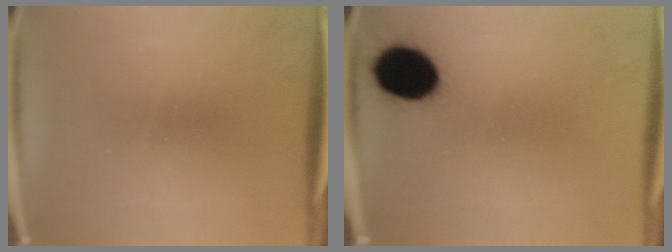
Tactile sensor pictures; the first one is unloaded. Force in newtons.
{"total": 13.8}